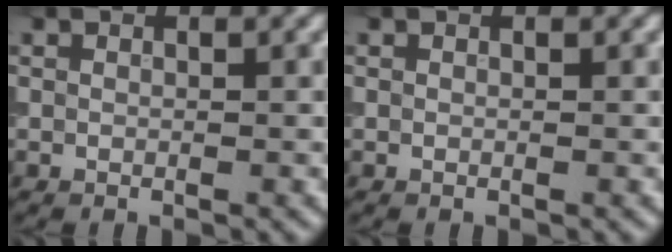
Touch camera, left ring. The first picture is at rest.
{"total": 0.0}